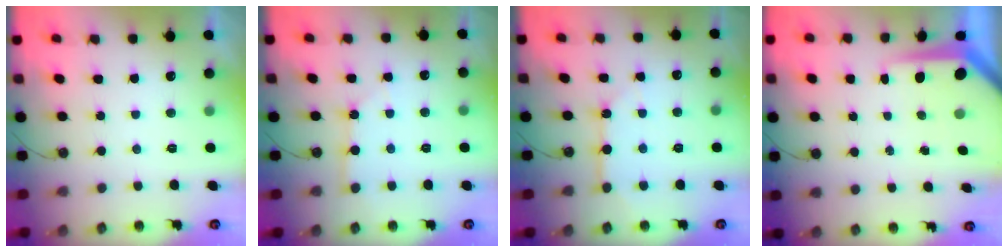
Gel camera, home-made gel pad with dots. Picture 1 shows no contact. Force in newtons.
{"total": 2.2, "press": 2.2, "slide": 0.3}
{"total": 5.3, "press": 5.2, "slide": 0.4}
{"total": 7.2, "press": 7.2, "slide": 0.5}